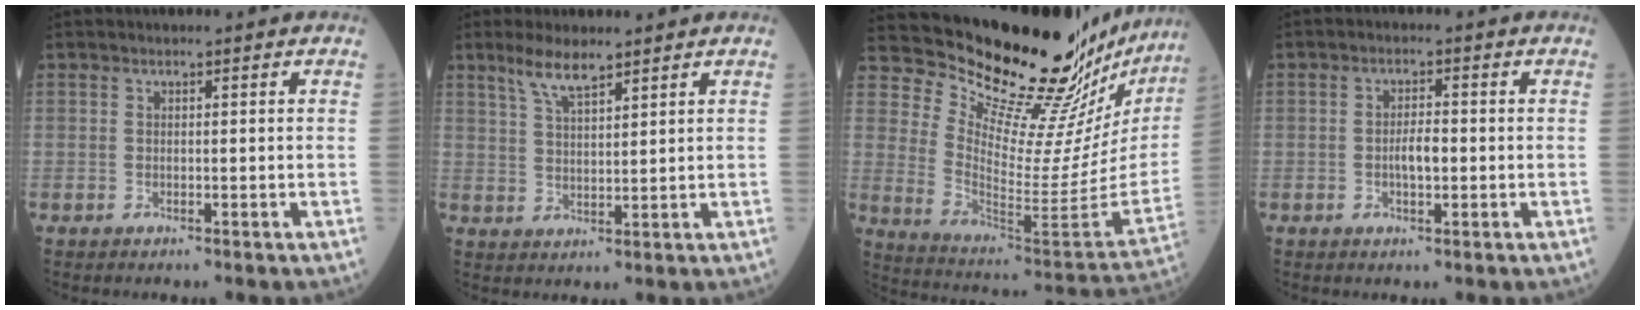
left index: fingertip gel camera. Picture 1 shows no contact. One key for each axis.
{"total": 4.6, "fx": 3.5, "fy": 0.8, "fz": 2.8, "tx": -0.064, "ty": 0.002, "tz": 0.070}
{"total": 28.6, "fx": 26.5, "fy": 3.8, "fz": 10.1, "tx": -0.166, "ty": -0.147, "tz": 0.354}
{"total": 3.0, "fx": -0.7, "fy": 1.0, "fz": 2.7, "tx": -0.051, "ty": 0.000, "tz": -0.014}